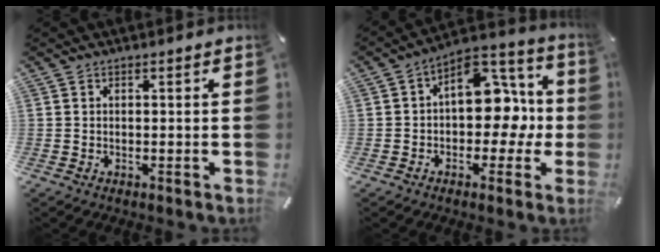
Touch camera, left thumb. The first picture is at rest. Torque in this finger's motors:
{"motor_torque": [1.78, 3.23, 1.15, -0.58, 0.34]}